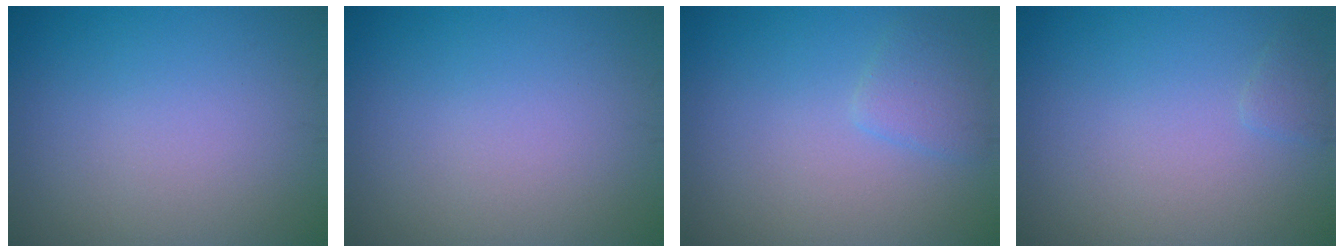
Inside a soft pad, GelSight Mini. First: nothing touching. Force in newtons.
{"total": 0.0}
{"total": 1.8, "press": 1.8, "slide": 0.2}
{"total": 0.8, "press": 0.8, "slide": 0.0}